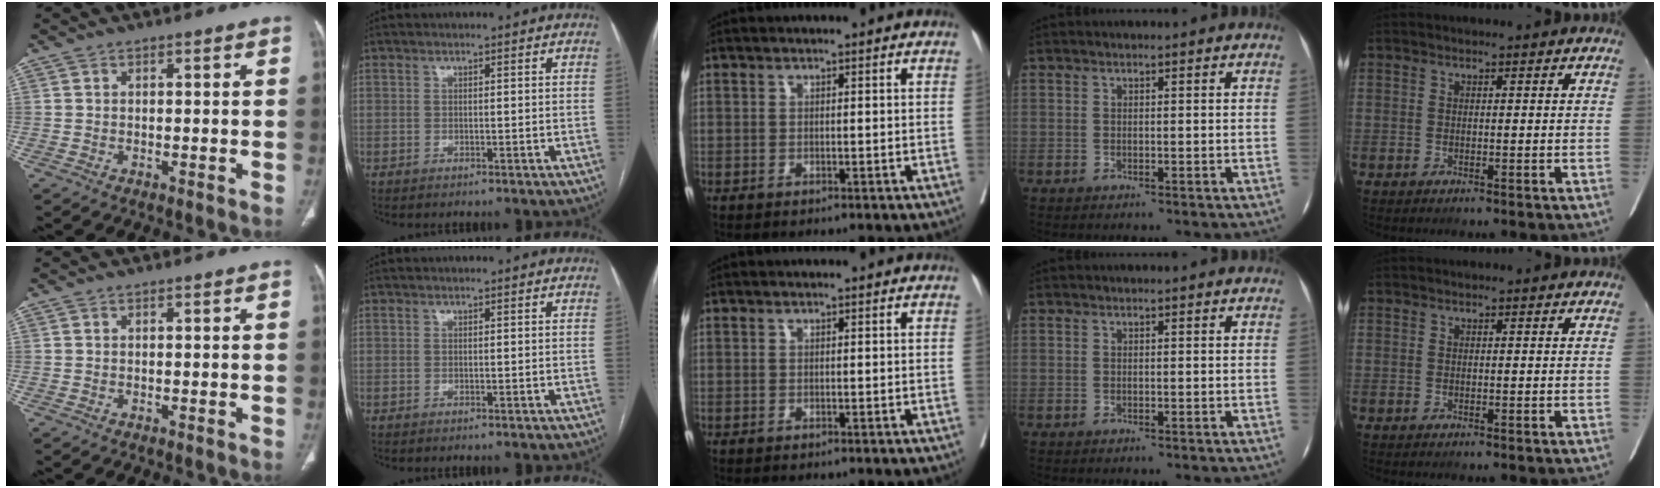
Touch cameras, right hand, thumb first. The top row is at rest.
{}